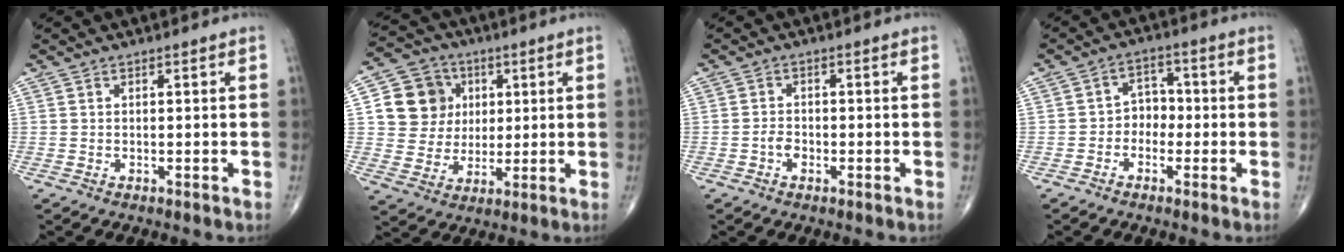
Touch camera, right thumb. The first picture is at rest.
{"total": 12.0, "force": [2.9, 10.9, 3.9], "torque": [-0.036, 0.001, 0.052]}
{"total": 2.1, "force": [-0.9, 1.5, 1.2], "torque": [-0.015, 0.007, -0.019]}
{"total": 4.5, "force": [-1.3, 3.7, 2.1], "torque": [0.000, 0.023, -0.037]}